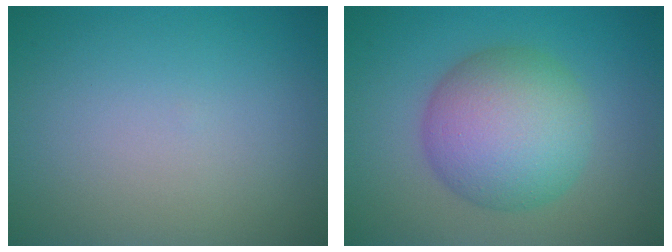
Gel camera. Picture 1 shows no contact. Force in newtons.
{"total": 8.1, "press": 8.1, "slide": 0.1}